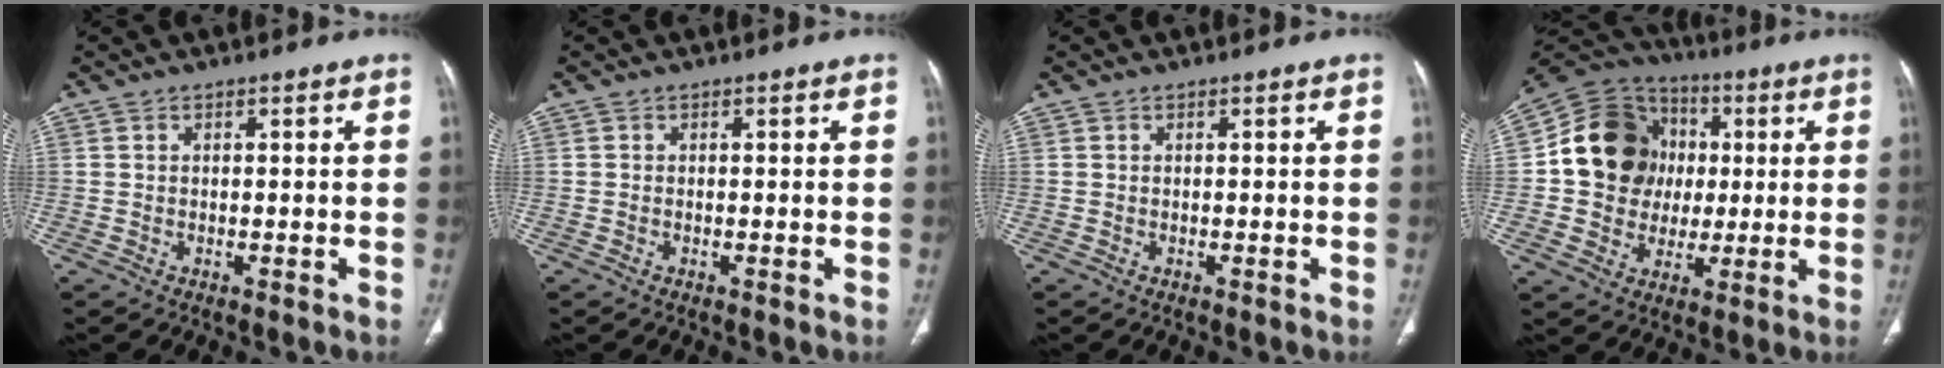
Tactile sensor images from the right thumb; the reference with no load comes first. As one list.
[{"total": 0.0}, {"total": 0.0}, {"total": 16.6, "force": [1.6, 14.6, 7.8], "torque": [-0.106, 0.020, 0.028]}]